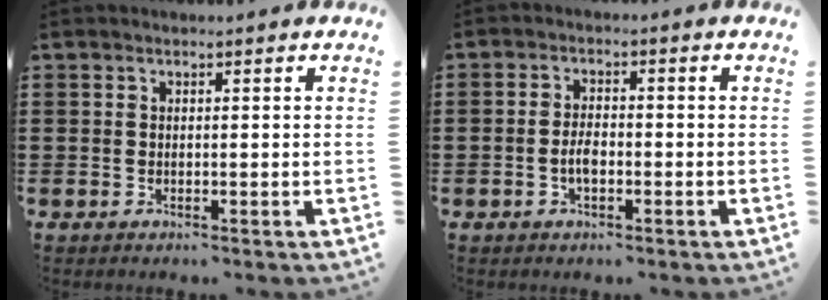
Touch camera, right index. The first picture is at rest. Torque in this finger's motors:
{"motor_torque": [2.14, 0.00, 0.61, 0.01]}